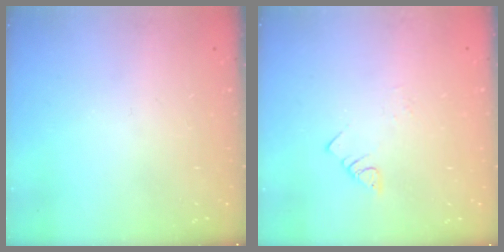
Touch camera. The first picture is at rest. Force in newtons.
{"total": 2.5, "press": 2.5, "slide": 0.4}